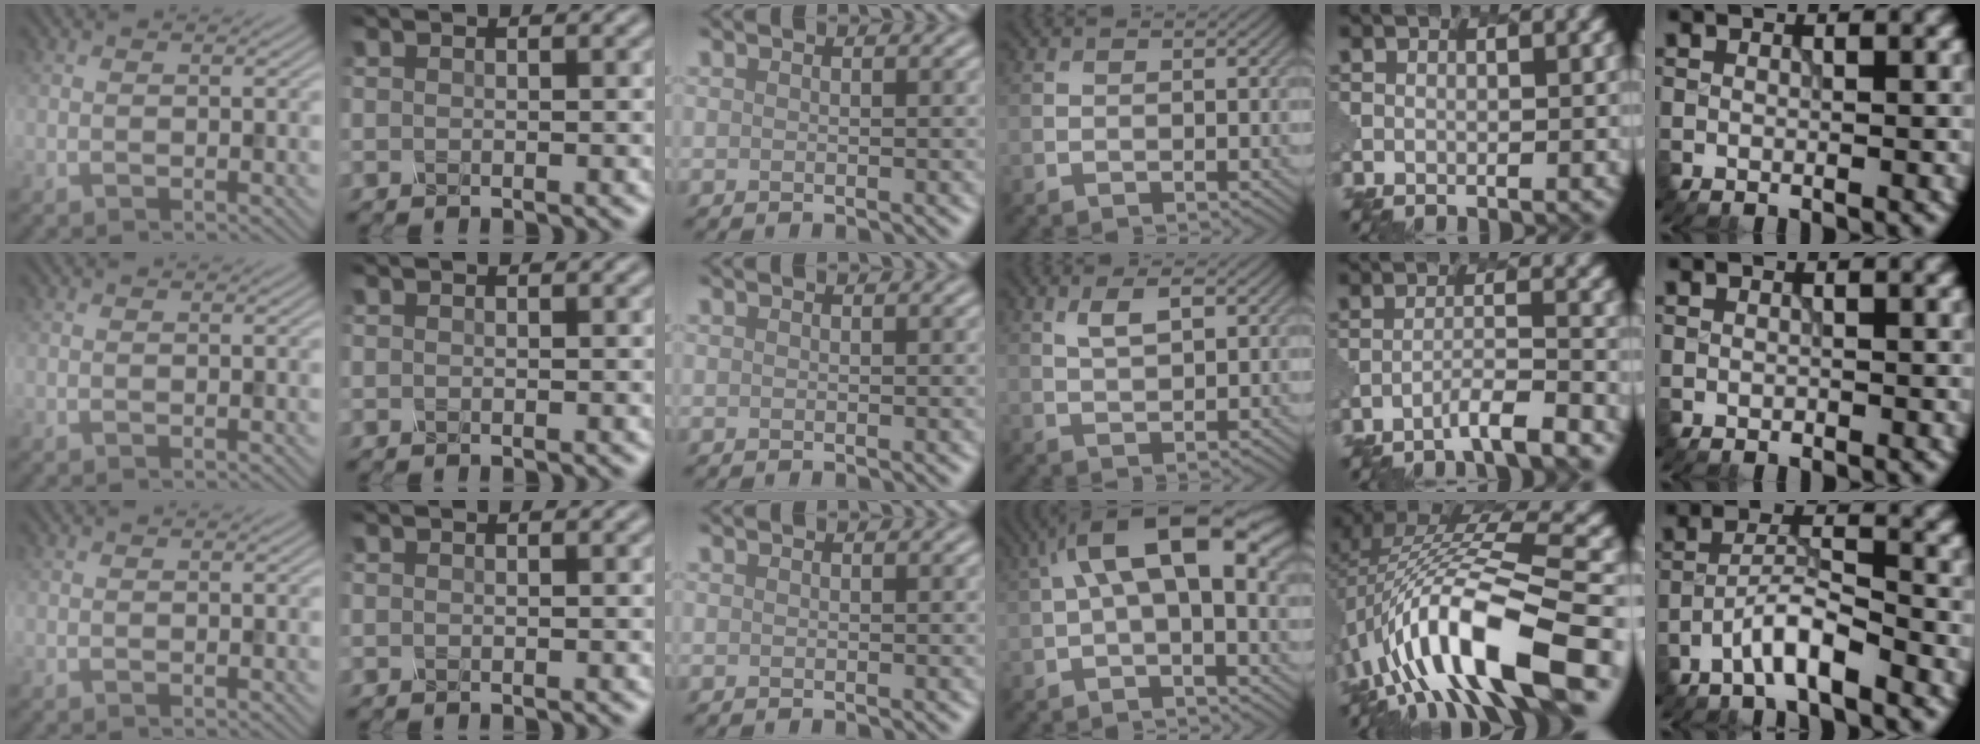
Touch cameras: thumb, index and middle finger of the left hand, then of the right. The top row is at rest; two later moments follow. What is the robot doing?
{"motion": "shake", "object": "salt shaker"}